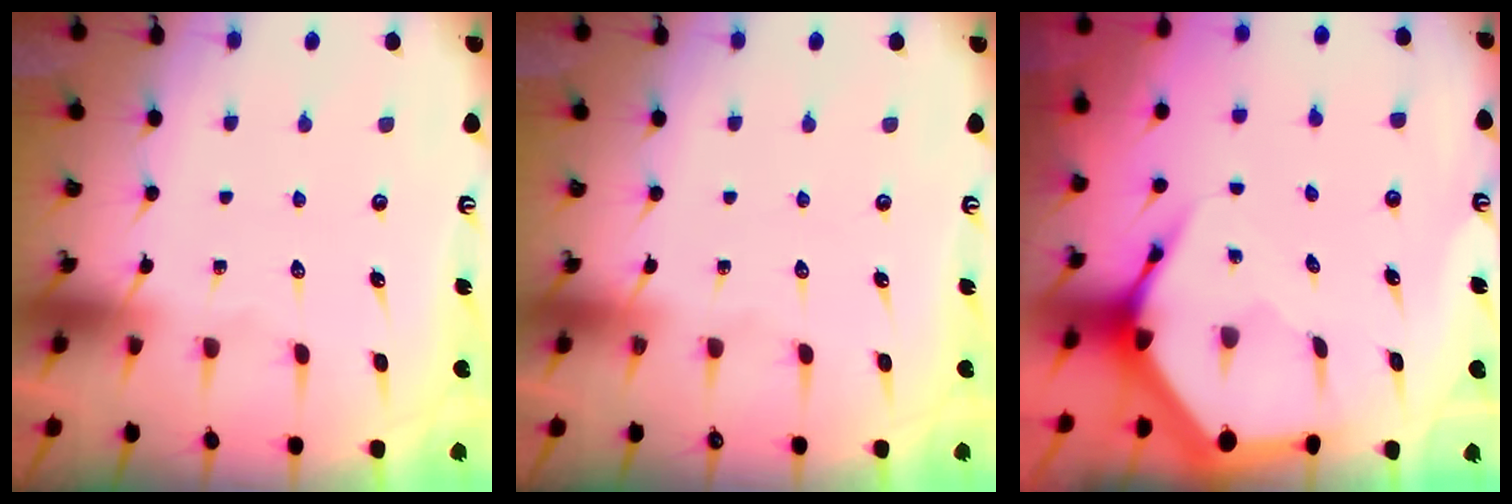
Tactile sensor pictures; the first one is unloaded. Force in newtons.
{"total": 0.0}
{"total": 5.1, "press": 5.1, "slide": 0.6}